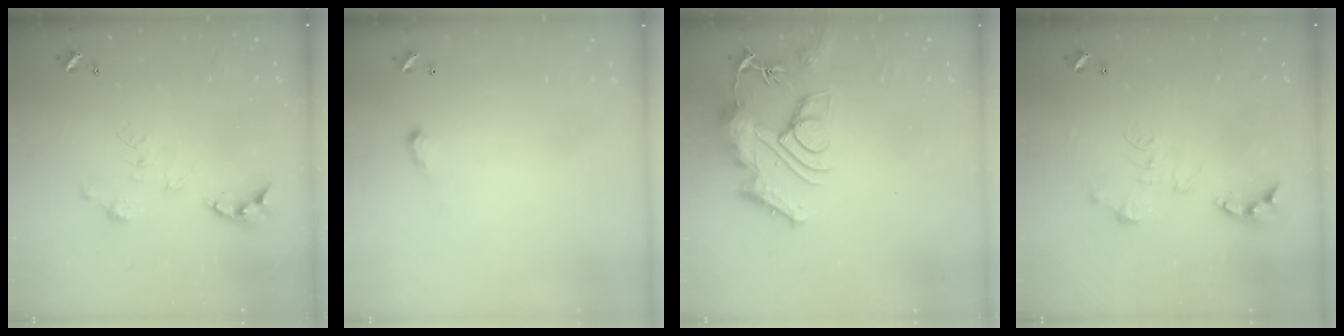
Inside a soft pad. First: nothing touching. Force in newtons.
{"total": 2.0, "press": 2.0, "slide": 0.3}
{"total": 11.9, "press": 11.8, "slide": 1.6}
{"total": 0.0}